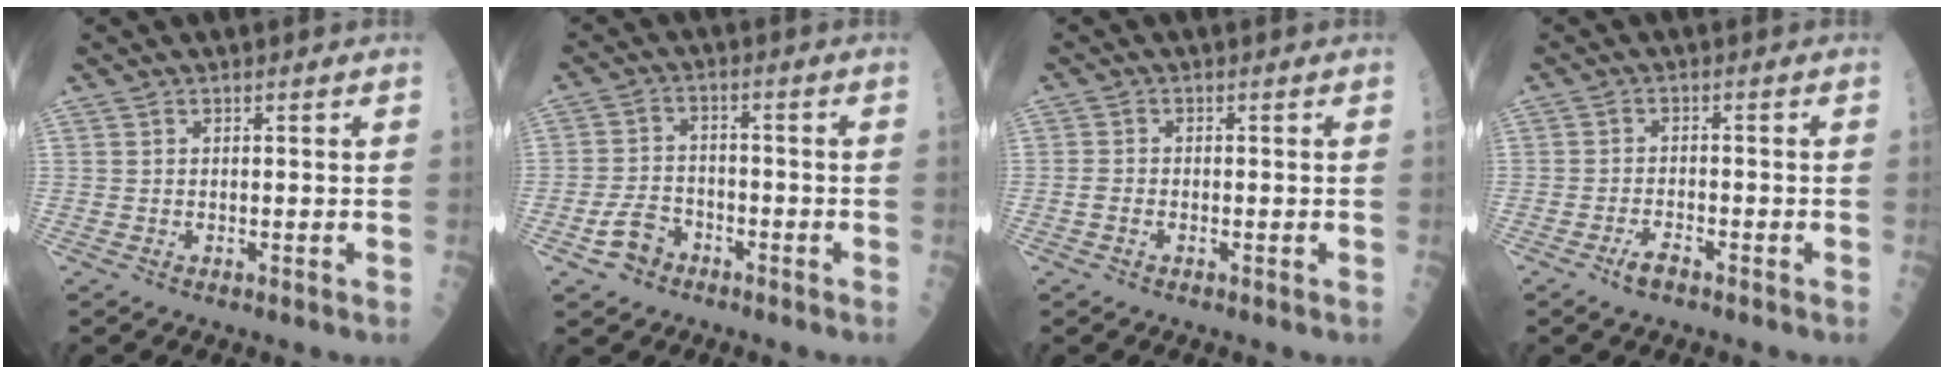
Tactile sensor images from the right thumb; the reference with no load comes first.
{"total": 5.5, "force": [-3.1, 3.9, 2.3], "torque": [-0.029, 0.030, -0.053]}
{"total": 1.6, "force": [-0.6, 1.0, 1.0], "torque": [-0.018, 0.007, -0.012]}
{"total": 3.0, "force": [-2.0, 1.0, 1.9], "torque": [-0.035, 0.012, -0.038]}